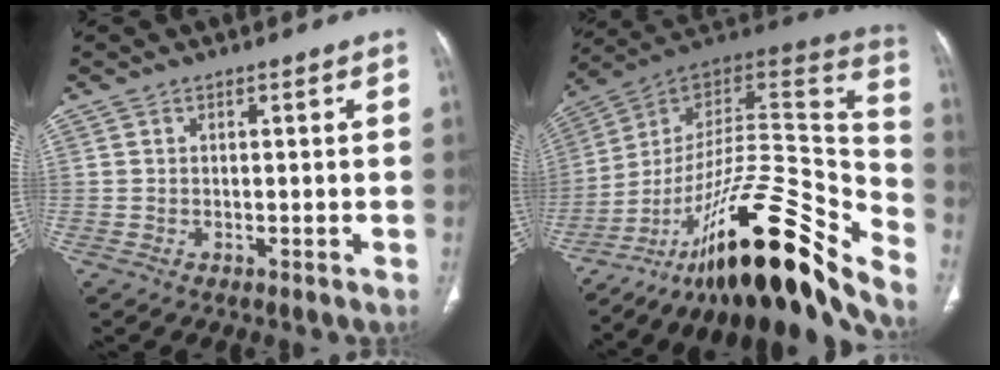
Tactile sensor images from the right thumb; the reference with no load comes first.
{"total": 29.4, "force": [-21.5, 6.8, 18.9], "torque": [-0.210, 0.106, -0.336]}